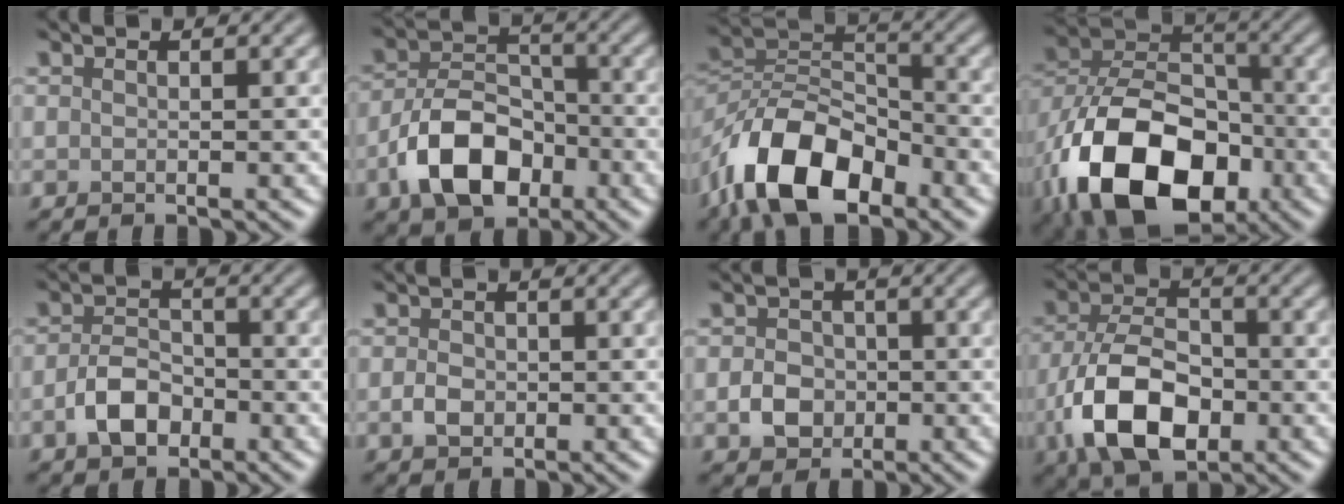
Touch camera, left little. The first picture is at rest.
{"total": 7.7, "force": [-3.3, 4.8, 4.9], "torque": [-0.085, 0.000, -0.063]}
{"total": 10.9, "force": [-6.6, 5.4, 6.8], "torque": [-0.123, 0.010, -0.138]}
{"total": 14.8, "force": [-6.8, 9.0, 9.5], "torque": [-0.182, -0.021, -0.125]}
{"total": 3.6, "force": [-1.6, 2.3, 2.3], "torque": [-0.042, 0.004, -0.034]}
{"total": 1.8, "force": [-0.3, 1.4, 1.0], "torque": [-0.020, -0.001, -0.011]}
{"total": 2.8, "force": [-0.6, 2.4, 1.3], "torque": [-0.019, 0.000, -0.016]}
{"total": 9.4, "force": [-3.4, 5.4, 6.8], "torque": [-0.146, -0.007, -0.071]}